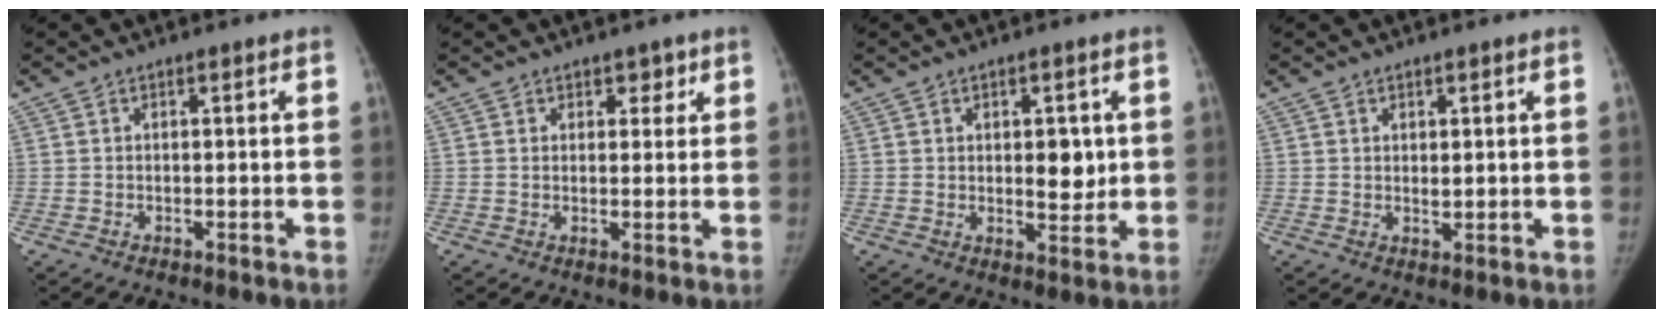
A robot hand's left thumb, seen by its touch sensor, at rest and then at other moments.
{"total": 2.6, "force": [1.6, 1.8, 1.0], "torque": [0.014, -0.008, 0.021]}
{"total": 6.2, "force": [1.0, 3.3, 5.2], "torque": [-0.048, -0.010, 0.020]}
{"total": 1.5, "force": [0.6, 0.9, 1.1], "torque": [-0.011, -0.006, 0.013]}